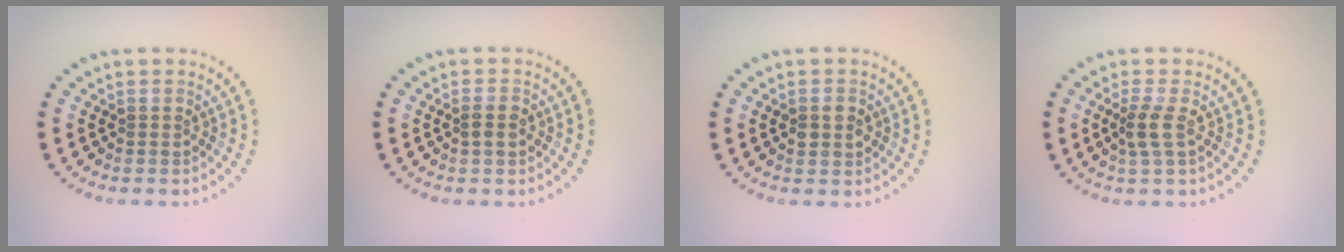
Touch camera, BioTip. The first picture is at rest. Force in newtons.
{"total": 1.5, "press": 1.5, "slide": 0.3}
{"total": 2.3, "press": 2.3, "slide": 0.1}
{"total": 2.0, "press": 1.7, "slide": 1.1}